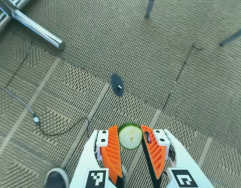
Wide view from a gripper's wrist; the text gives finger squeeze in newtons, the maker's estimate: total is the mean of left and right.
{"total": 6.5, "left": 5.9, "right": 7.0}